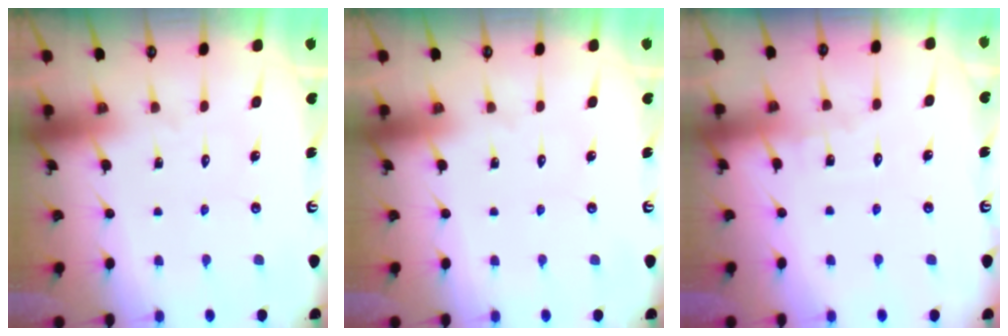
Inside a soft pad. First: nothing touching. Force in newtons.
{"total": 0.0}
{"total": 4.7, "press": 4.7, "slide": 0.4}